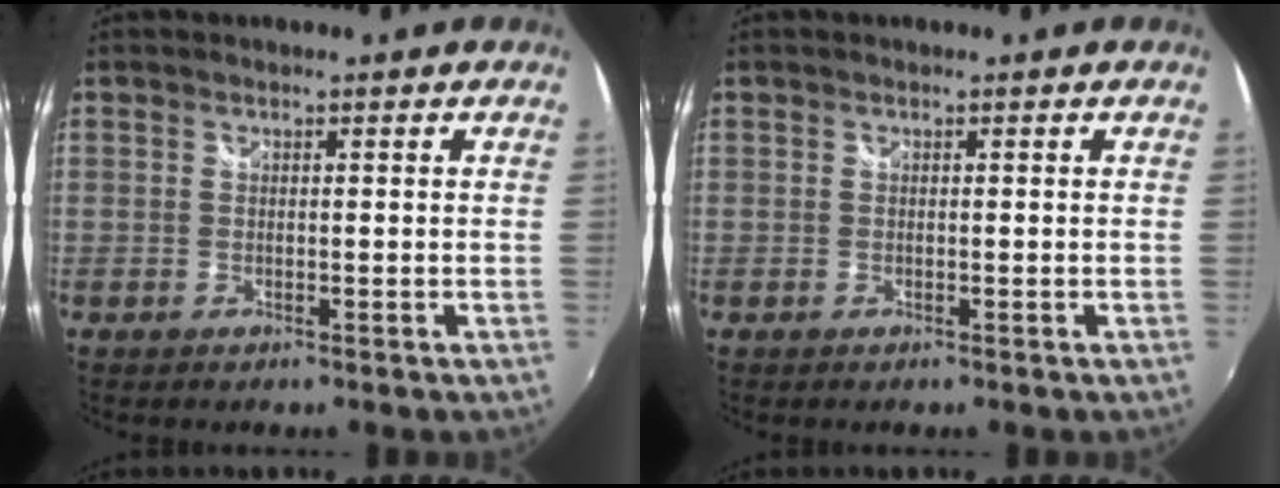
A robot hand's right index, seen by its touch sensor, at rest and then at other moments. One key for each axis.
{"total": 0.0}